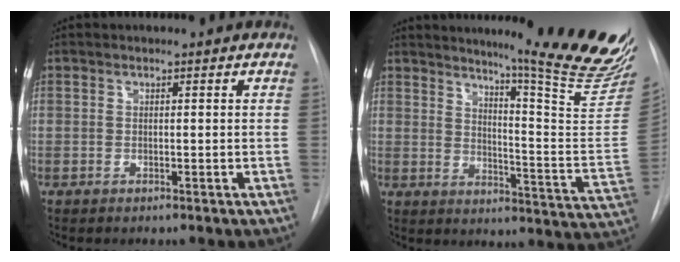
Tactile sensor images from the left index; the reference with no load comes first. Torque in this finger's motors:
{"motor_torque": [0.46, -1.65, 0.00, 0.00]}